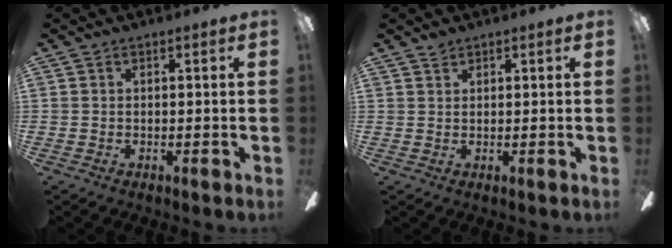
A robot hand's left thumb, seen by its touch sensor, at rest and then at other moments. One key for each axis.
{"total": 1.1, "fx": 1.0, "fy": 0.4, "fz": 0.1, "tx": -0.004, "ty": -0.002, "tz": 0.020}